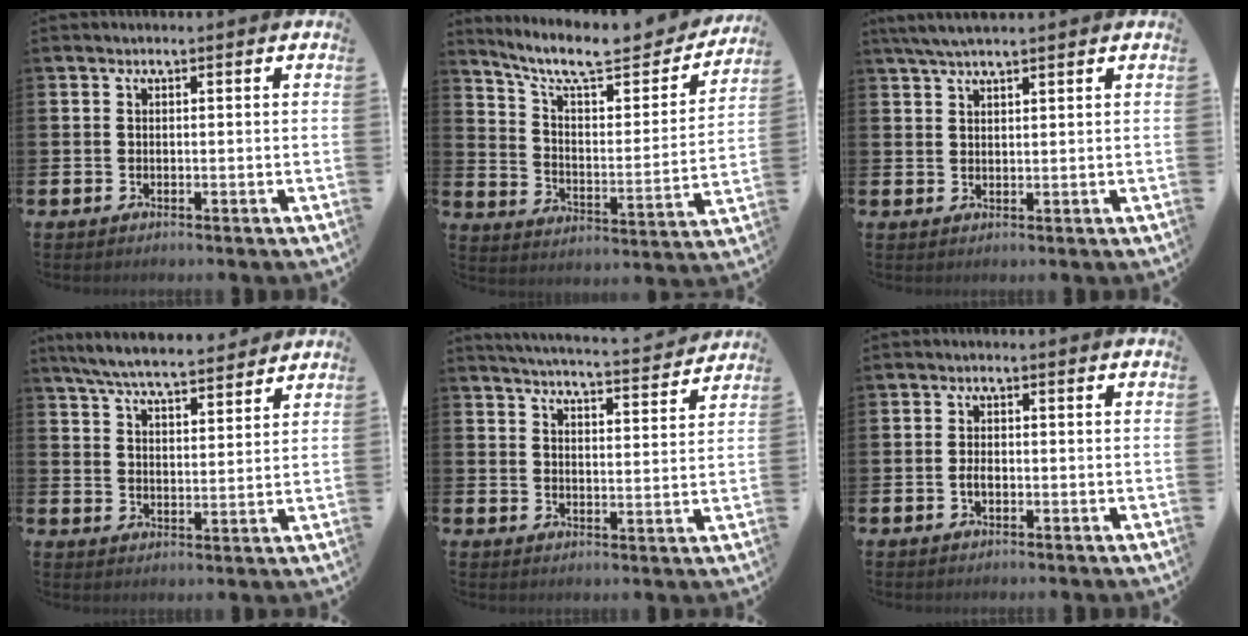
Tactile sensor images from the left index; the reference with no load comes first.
{"total": 9.9, "force": [8.5, 2.8, 4.3], "torque": [-0.107, -0.059, 0.143]}
{"total": 3.7, "force": [3.2, 0.6, 1.8], "torque": [-0.041, -0.003, 0.058]}
{"total": 6.7, "force": [6.4, 0.7, 1.9], "torque": [-0.055, -0.034, 0.114]}
{"total": 5.3, "force": [5.3, -0.1, 0.8], "torque": [-0.030, -0.040, 0.090]}
{"total": 1.6, "force": [-0.4, 0.9, 1.2], "torque": [-0.023, 0.003, -0.009]}